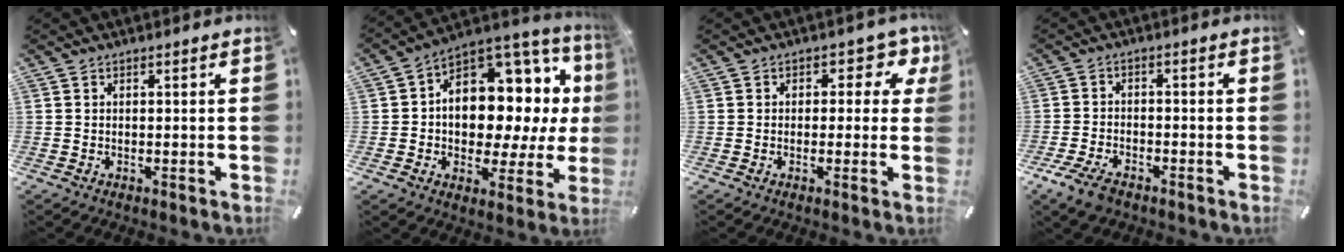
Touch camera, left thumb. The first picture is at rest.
{"total": 13.4, "force": [1.5, 10.4, 8.2], "torque": [-0.101, -0.038, 0.032]}
{"total": 5.3, "force": [1.5, 3.8, 3.4], "torque": [-0.034, -0.007, 0.017]}
{"total": 6.0, "force": [-4.0, 3.0, 3.1], "torque": [-0.078, 0.012, -0.078]}